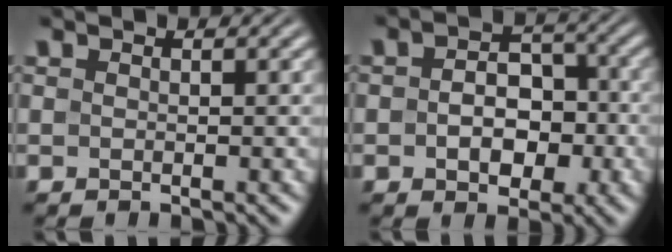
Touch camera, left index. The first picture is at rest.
{"total": 4.9, "force": [-0.7, 3.4, 3.4], "torque": [-0.046, -0.001, -0.012]}